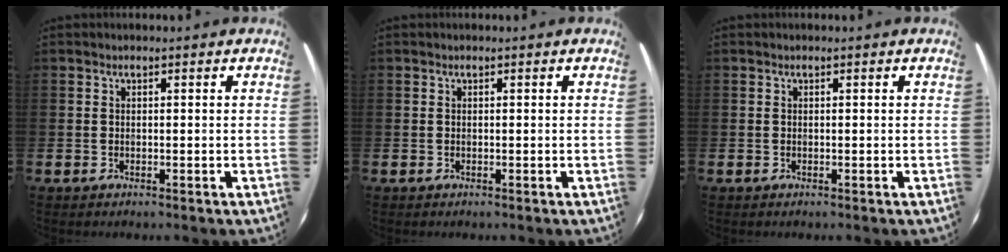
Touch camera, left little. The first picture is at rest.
{"total": 0.0}
{"total": 0.0}